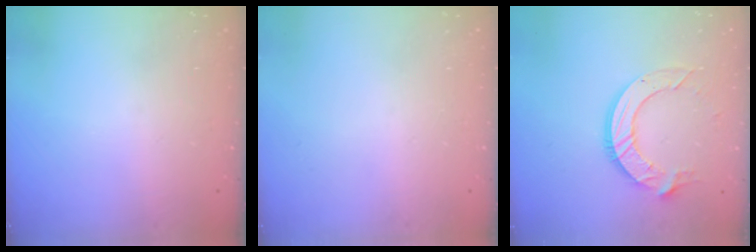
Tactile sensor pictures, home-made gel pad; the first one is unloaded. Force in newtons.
{"total": 0.0}
{"total": 11.3, "press": 11.2, "slide": 1.1}